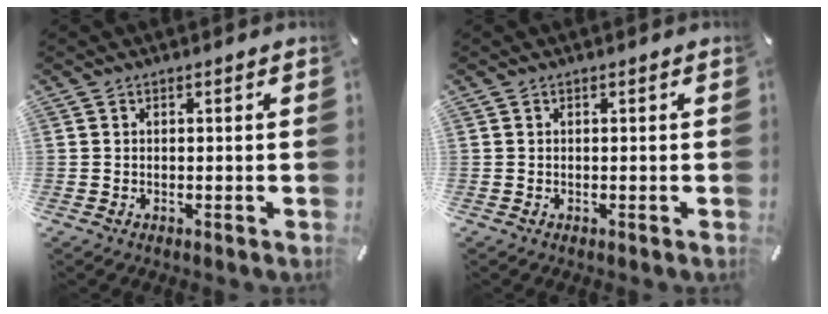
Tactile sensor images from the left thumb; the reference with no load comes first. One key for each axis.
{"total": 0.0}